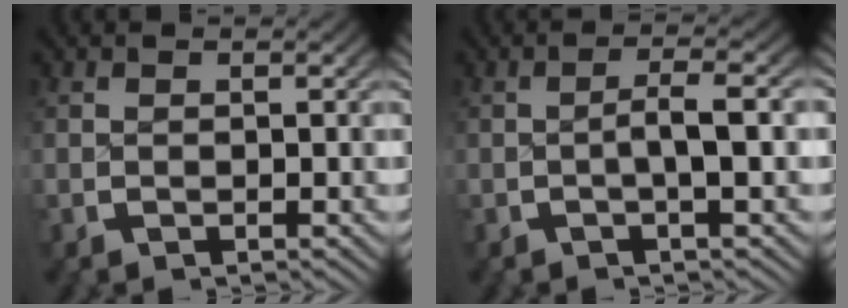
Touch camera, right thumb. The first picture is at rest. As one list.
[{"total": 2.7, "force": [-0.4, 0.4, 2.7], "torque": [-0.053, 0.007, -0.010]}]